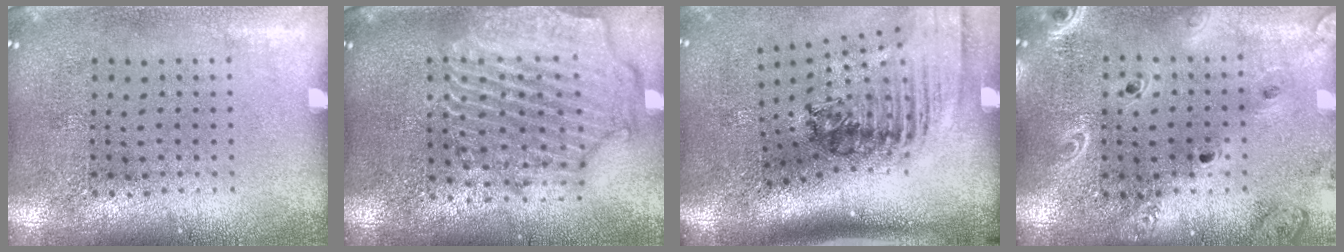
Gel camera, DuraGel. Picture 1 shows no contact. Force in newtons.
{"total": 2.5, "press": 2.2, "slide": 1.1}
{"total": 2.4, "press": 1.7, "slide": 1.7}
{"total": 2.1, "press": 1.9, "slide": 0.9}